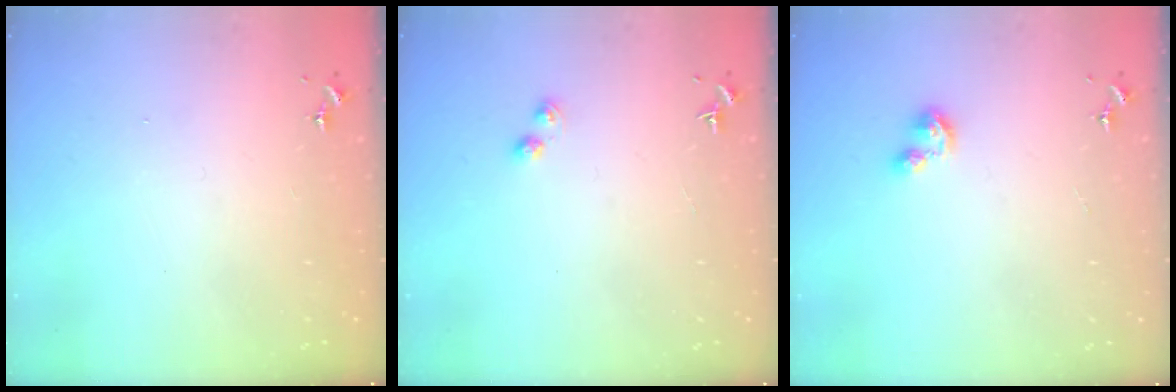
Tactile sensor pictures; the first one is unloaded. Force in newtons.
{"total": 2.2, "press": 2.2, "slide": 0.2}
{"total": 3.3, "press": 3.2, "slide": 0.4}